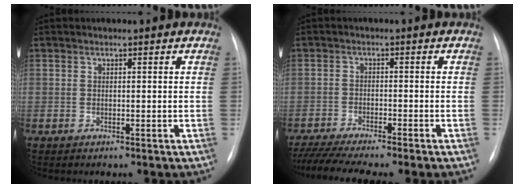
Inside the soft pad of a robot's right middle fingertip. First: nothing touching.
{"total": 10.1, "force": [-8.7, 0.0, 5.2], "torque": [-0.078, -0.017, -0.138]}